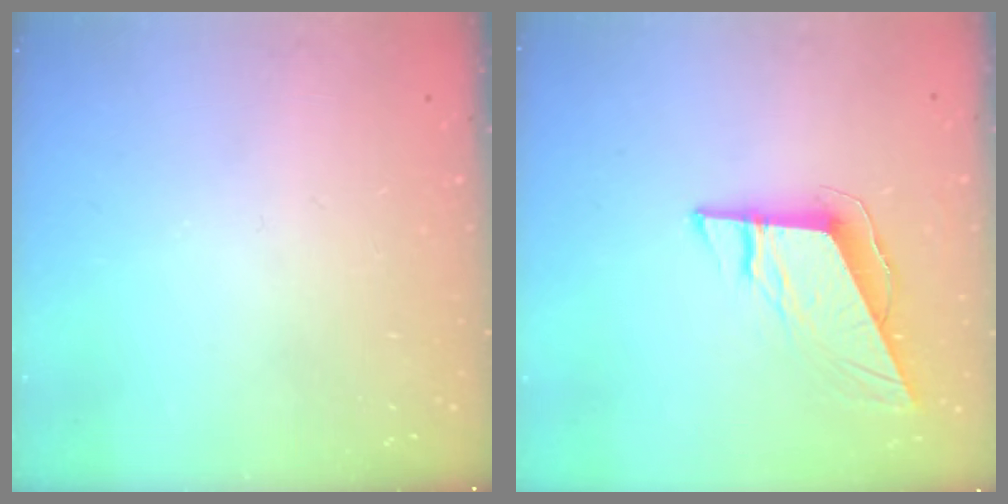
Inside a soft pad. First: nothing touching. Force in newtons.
{"total": 9.3, "press": 9.2, "slide": 1.3}